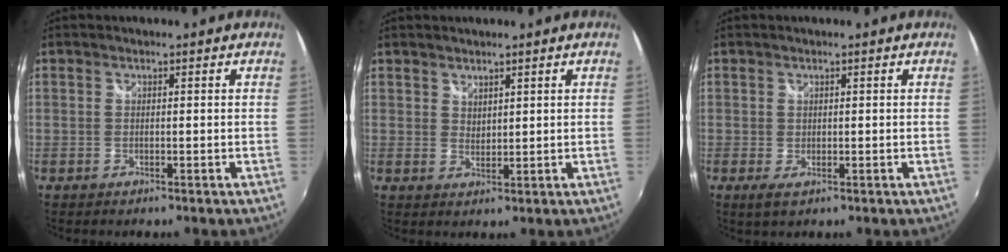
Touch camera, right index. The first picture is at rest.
{"total": 1.8, "force": [1.7, 0.8, 0.2], "torque": [0.001, 0.001, 0.030]}
{"total": 1.6, "force": [0.0, 1.1, 1.1], "torque": [-0.020, -0.005, 0.000]}